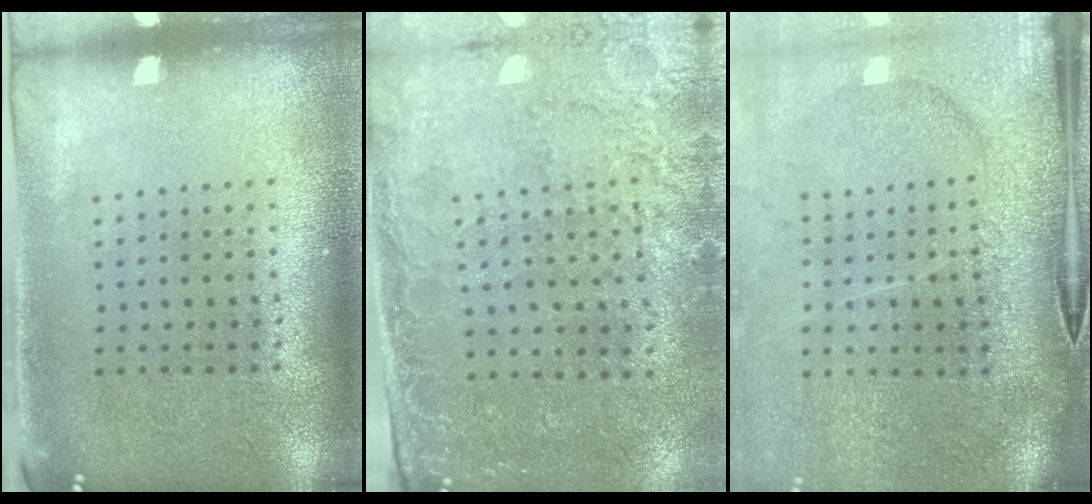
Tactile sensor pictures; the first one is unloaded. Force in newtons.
{"total": 2.7, "press": 2.4, "slide": 1.2}
{"total": 4.6, "press": 3.7, "slide": 2.8}